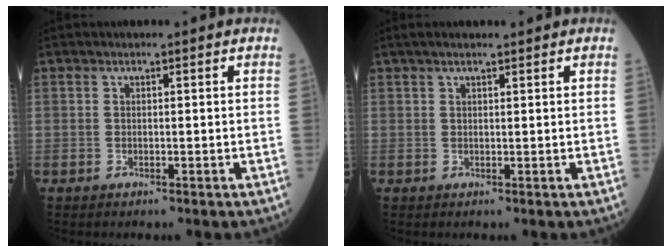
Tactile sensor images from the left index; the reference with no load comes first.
{"total": 2.8, "force": [2.1, 0.4, 1.7], "torque": [-0.029, 0.019, 0.036]}